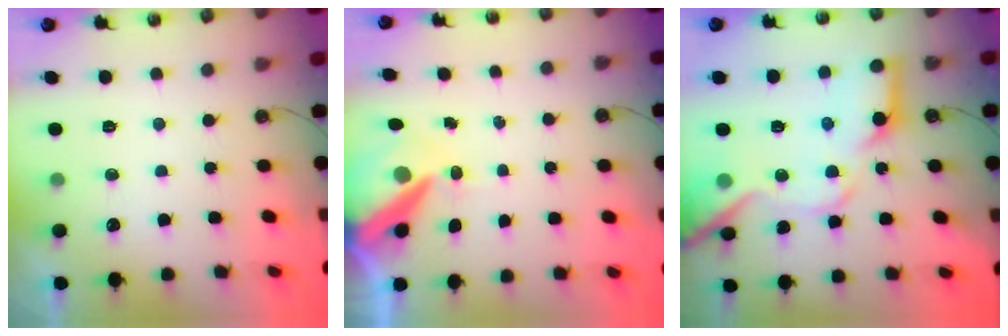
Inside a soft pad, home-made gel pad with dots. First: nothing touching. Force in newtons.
{"total": 11.7, "press": 11.6, "slide": 1.3}
{"total": 19.4, "press": 19.3, "slide": 2.3}